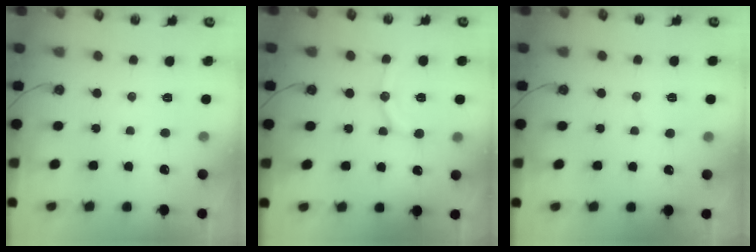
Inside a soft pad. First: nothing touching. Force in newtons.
{"total": 11.8, "press": 11.5, "slide": 2.6}
{"total": 3.0, "press": 3.0, "slide": 0.3}